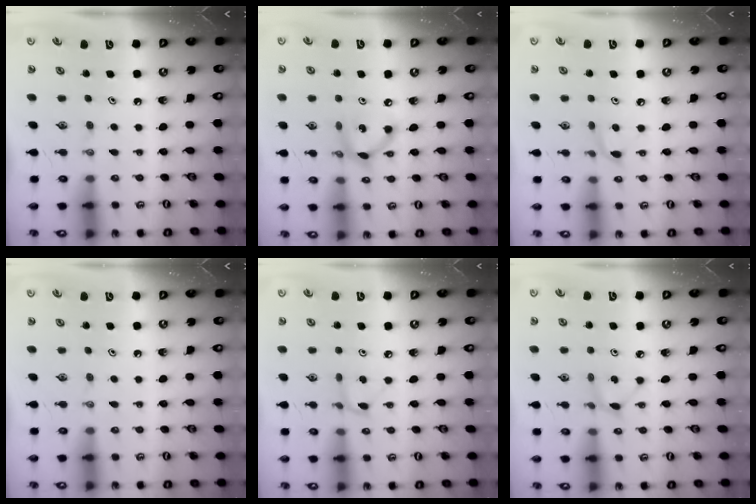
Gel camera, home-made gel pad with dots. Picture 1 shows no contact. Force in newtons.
{"total": 8.0, "press": 8.0, "slide": 0.4}
{"total": 5.3, "press": 5.3, "slide": 0.5}
{"total": 0.0}
{"total": 2.9, "press": 2.9, "slide": 0.4}
{"total": 2.5, "press": 2.4, "slide": 0.3}